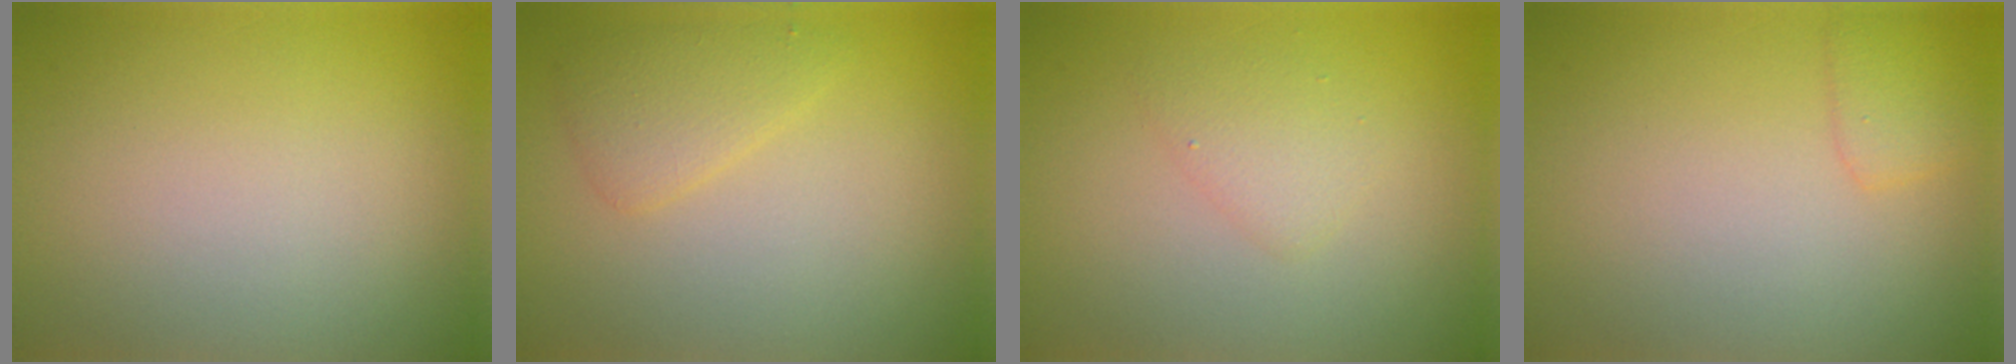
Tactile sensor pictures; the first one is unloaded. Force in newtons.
{"total": 2.1, "press": 2.1, "slide": 0.1}
{"total": 1.7, "press": 1.7, "slide": 0.1}
{"total": 1.6, "press": 1.6, "slide": 0.1}